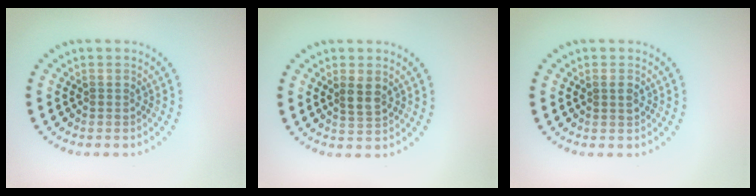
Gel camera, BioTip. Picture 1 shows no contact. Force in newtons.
{"total": 1.8, "press": 1.7, "slide": 0.7}
{"total": 1.0, "press": 0.9, "slide": 0.2}